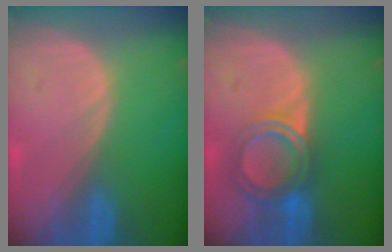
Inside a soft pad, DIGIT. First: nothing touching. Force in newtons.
{"total": 6.1, "press": 5.2, "slide": 3.2}